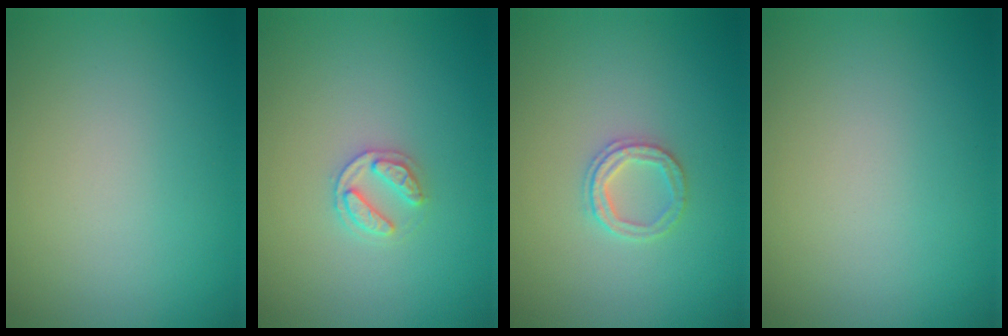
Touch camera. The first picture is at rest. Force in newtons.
{"total": 2.0, "press": 2.0, "slide": 0.3}
{"total": 2.1, "press": 2.0, "slide": 0.4}
{"total": 0.0}